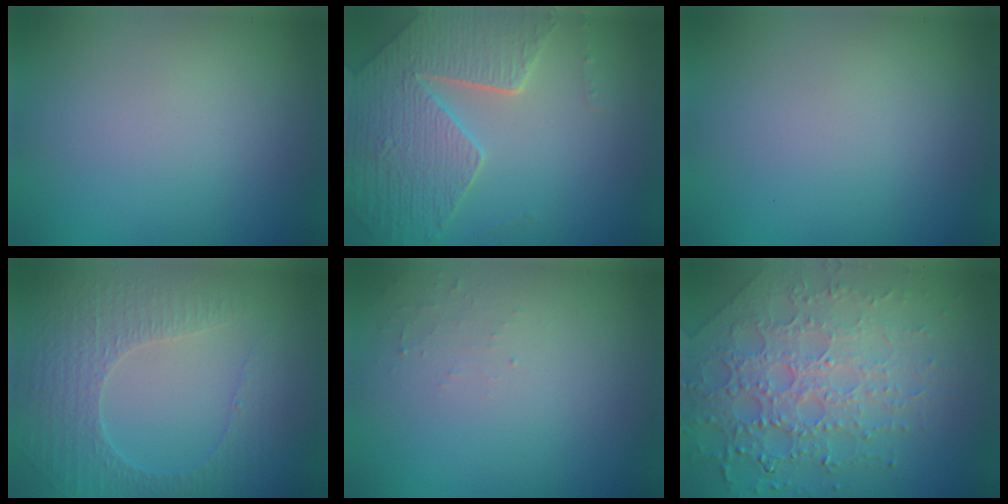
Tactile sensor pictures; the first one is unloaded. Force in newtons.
{"total": 6.9, "press": 5.4, "slide": 4.4}
{"total": 0.0}
{"total": 4.7, "press": 3.3, "slide": 3.3}
{"total": 1.1, "press": 1.1, "slide": 0.2}
{"total": 7.9, "press": 5.6, "slide": 5.6}